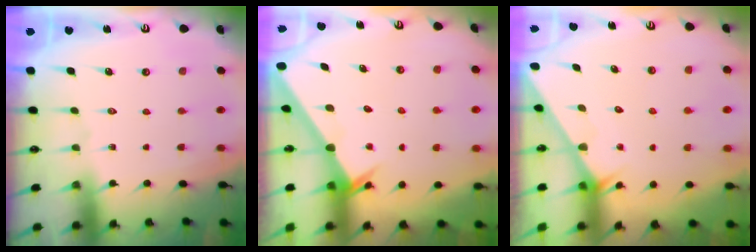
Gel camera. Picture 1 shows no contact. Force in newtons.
{"total": 2.5, "press": 2.5, "slide": 0.3}
{"total": 1.8, "press": 1.8, "slide": 0.1}